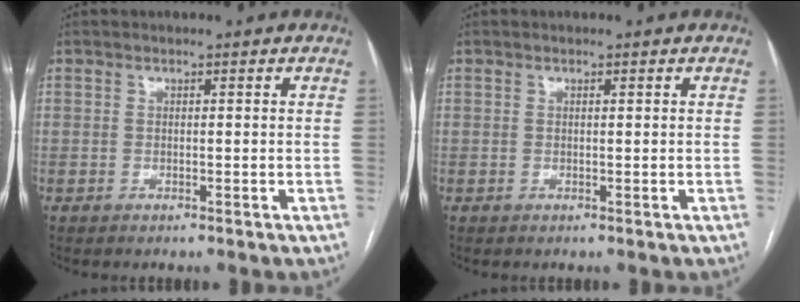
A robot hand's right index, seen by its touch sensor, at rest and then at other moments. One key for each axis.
{"total": 0.0}